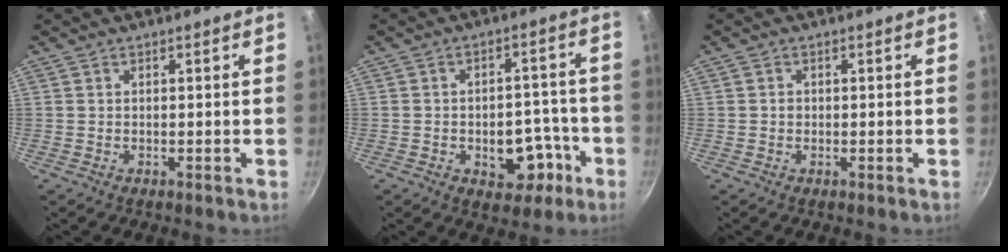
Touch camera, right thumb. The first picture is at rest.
{"total": 9.6, "force": [-3.6, 6.3, 6.3], "torque": [-0.045, 0.029, -0.040]}
{"total": 1.0, "force": [0.0, 0.9, 0.4], "torque": [-0.006, 0.004, -0.001]}